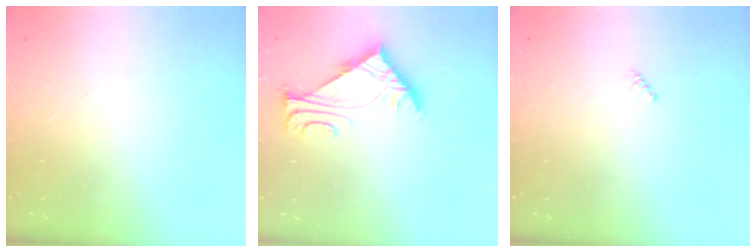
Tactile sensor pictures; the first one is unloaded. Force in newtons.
{"total": 6.0, "press": 6.0, "slide": 0.5}
{"total": 2.0, "press": 2.0, "slide": 0.2}